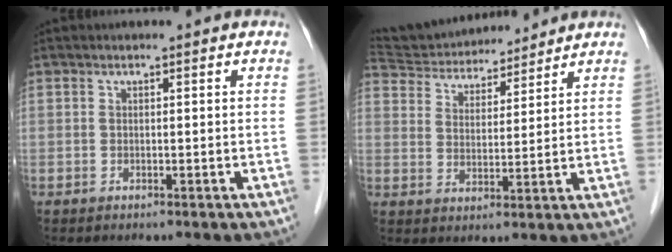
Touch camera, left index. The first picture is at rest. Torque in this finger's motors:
{"motor_torque": [-0.36, -0.72, 0.05, -0.01]}